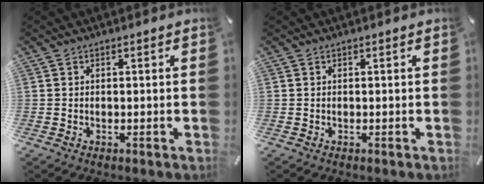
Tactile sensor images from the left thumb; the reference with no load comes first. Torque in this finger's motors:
{"motor_torque": [-0.01, 0.01, 0.00, 0.00, 0.00]}